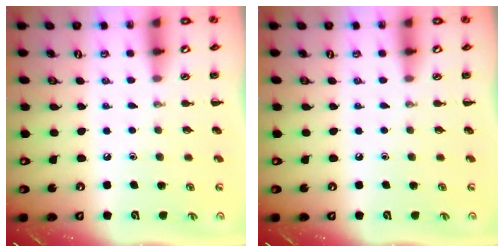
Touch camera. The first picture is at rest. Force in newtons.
{"total": 0.0}